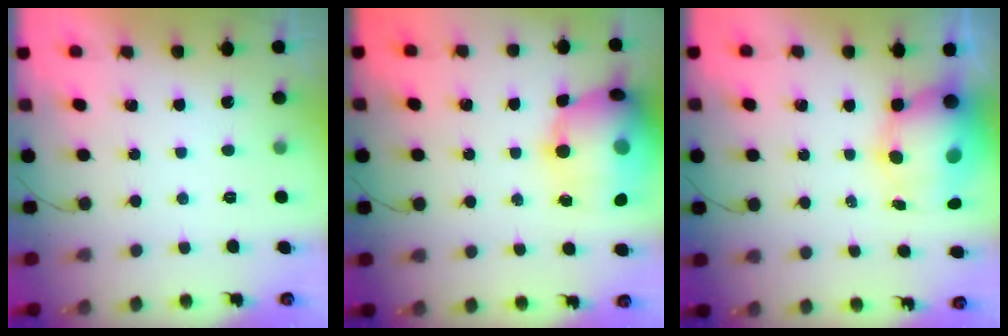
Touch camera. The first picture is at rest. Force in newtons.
{"total": 21.9, "press": 20.4, "slide": 7.9}
{"total": 10.8, "press": 10.4, "slide": 2.9}